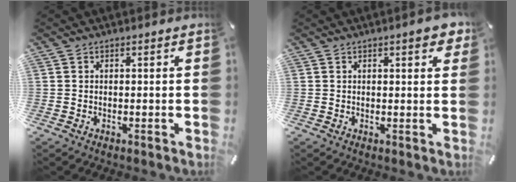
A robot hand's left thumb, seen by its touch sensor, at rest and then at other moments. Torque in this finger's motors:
{"motor_torque": [0.94, 0.91, 0.75, -0.57, 0.14]}